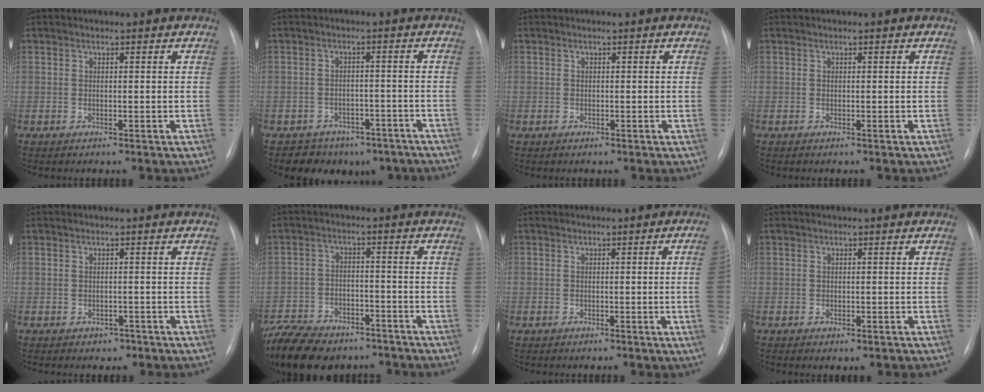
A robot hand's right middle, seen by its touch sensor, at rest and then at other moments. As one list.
[{"total": 8.4, "force": [-6.2, 5.3, 1.5], "torque": [-0.008, 0.023, -0.073]}, {"total": 0.0}, {"total": 0.0}, {"total": 1.5, "force": [-0.9, 1.1, 0.3], "torque": [-0.005, 0.004, -0.010]}, {"total": 17.0, "force": [-12.9, 8.2, 7.5], "torque": [-0.187, -0.008, -0.198]}, {"total": 3.7, "force": [-0.5, -0.9, 3.6], "torque": [-0.043, -0.004, -0.007]}, {"total": 1.1, "force": [-0.5, 0.6, 0.8], "torque": [-0.011, -0.001, -0.003]}]